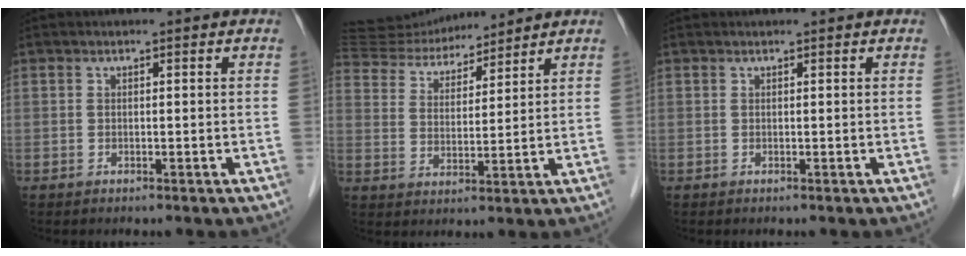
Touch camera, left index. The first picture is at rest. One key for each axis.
{"total": 12.2, "fx": 11.8, "fy": 2.2, "fz": 2.5, "tx": -0.046, "ty": 0.020, "tz": 0.216}
{"total": 1.2, "fx": 1.1, "fy": 0.4, "fz": 0.2, "tx": 0.004, "ty": 0.012, "tz": 0.017}